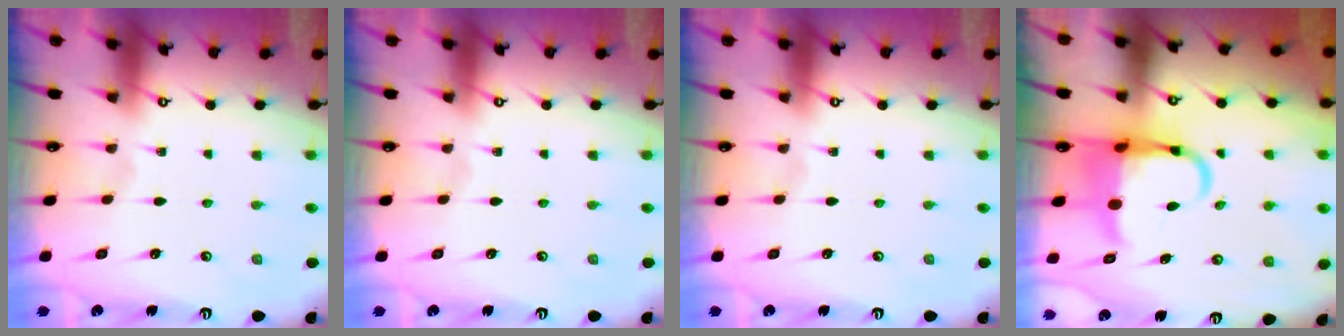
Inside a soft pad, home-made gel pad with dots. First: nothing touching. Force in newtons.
{"total": 0.0}
{"total": 0.0}
{"total": 8.0, "press": 7.8, "slide": 1.8}